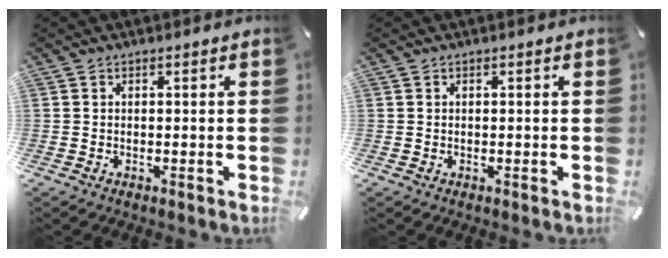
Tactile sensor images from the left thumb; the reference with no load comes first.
{"total": 0.0}